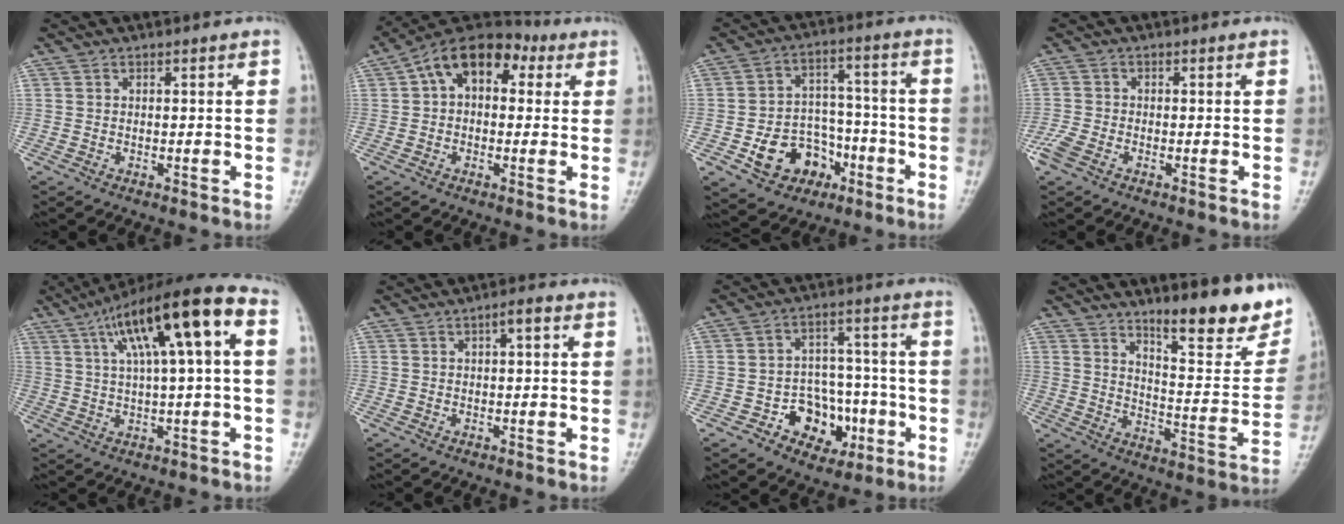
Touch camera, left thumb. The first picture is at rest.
{"total": 12.1, "force": [3.1, 7.8, 8.6], "torque": [-0.110, 0.037, 0.036]}
{"total": 12.4, "force": [-5.5, 9.5, 5.8], "torque": [-0.053, 0.052, -0.081]}
{"total": 4.0, "force": [-2.5, 2.2, 2.3], "torque": [-0.064, 0.001, -0.051]}
{"total": 16.6, "force": [4.6, 3.6, 15.6], "torque": [-0.253, 0.037, 0.072]}
{"total": 1.9, "force": [0.3, 0.4, 1.9], "torque": [-0.028, 0.011, 0.003]}
{"total": 10.9, "force": [-4.1, 8.6, 5.3], "torque": [-0.028, 0.042, -0.059]}
{"total": 16.2, "force": [10.9, 4.0, 11.3], "torque": [-0.110, -0.078, 0.165]}